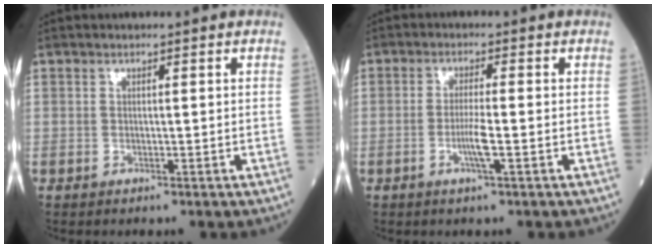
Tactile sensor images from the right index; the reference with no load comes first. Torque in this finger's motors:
{"motor_torque": [0.12, -0.04, -0.02, 0.01]}